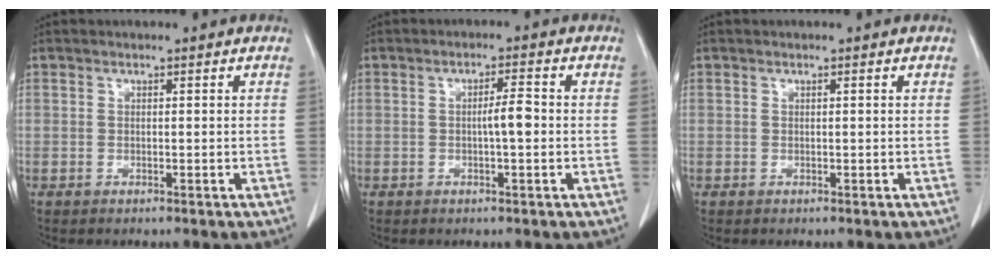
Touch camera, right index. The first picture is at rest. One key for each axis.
{"total": 3.1, "fx": -0.2, "fy": 0.3, "fz": 3.0, "tx": -0.048, "ty": 0.005, "tz": -0.003}
{"total": 0.0}